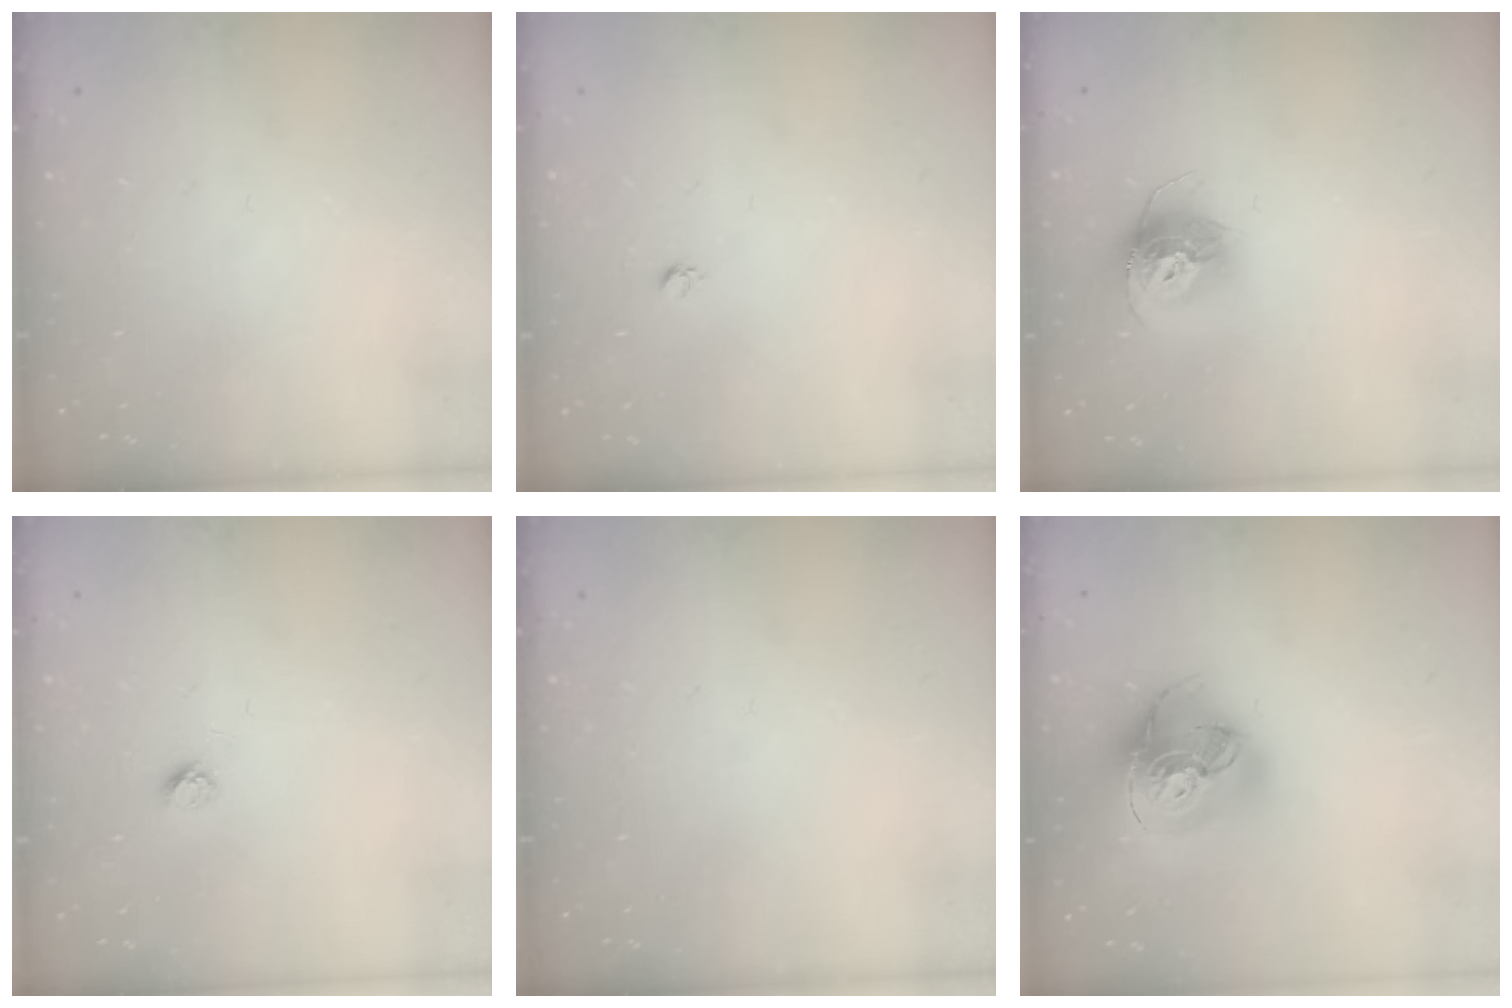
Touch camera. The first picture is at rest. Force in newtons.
{"total": 2.7, "press": 2.7, "slide": 0.3}
{"total": 13.5, "press": 13.4, "slide": 1.2}
{"total": 2.7, "press": 2.6, "slide": 0.3}
{"total": 0.0}
{"total": 20.6, "press": 20.5, "slide": 2.1}